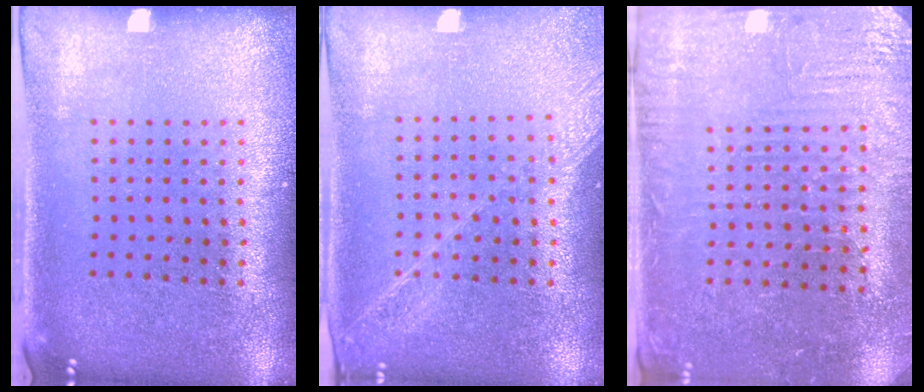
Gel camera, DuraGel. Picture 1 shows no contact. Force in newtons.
{"total": 1.5, "press": 1.4, "slide": 0.5}
{"total": 3.2, "press": 3.1, "slide": 0.5}